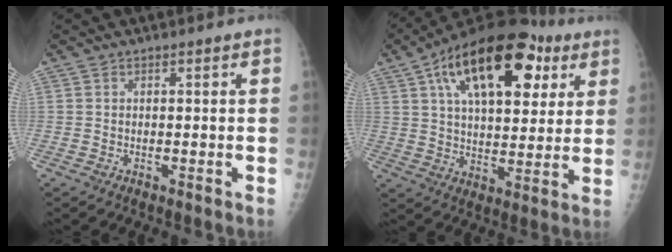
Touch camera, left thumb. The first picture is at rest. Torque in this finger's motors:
{"motor_torque": [0.78, 0.64, 1.74, -1.03, 0.46]}